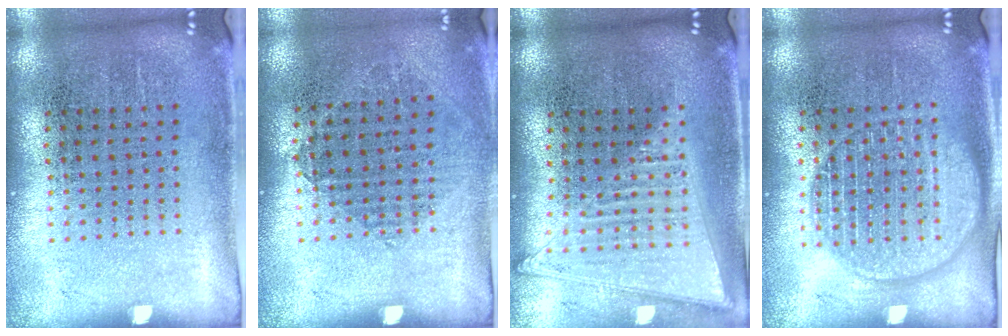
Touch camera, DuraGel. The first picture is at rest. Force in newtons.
{"total": 0.9, "press": 0.8, "slide": 0.3}
{"total": 1.4, "press": 1.3, "slide": 0.3}
{"total": 1.8, "press": 1.8, "slide": 0.2}